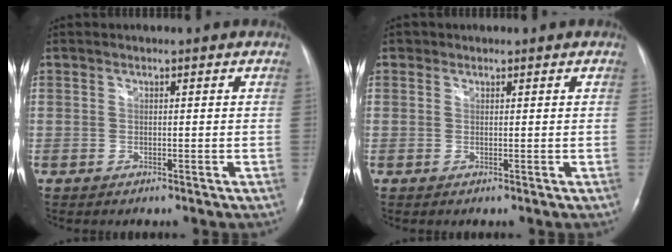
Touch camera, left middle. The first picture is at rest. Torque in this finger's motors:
{"motor_torque": [-0.11, -0.01, -0.09, -0.01]}